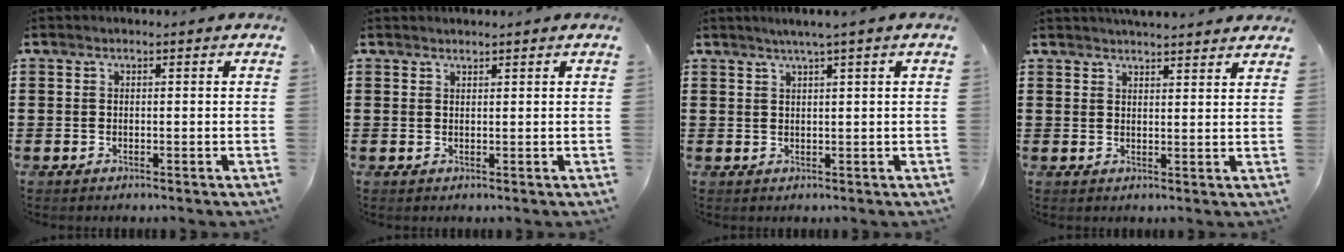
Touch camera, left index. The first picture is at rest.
{"total": 1.0, "force": [1.0, 0.0, 0.0], "torque": [-0.002, -0.002, 0.019]}
{"total": 1.9, "force": [1.2, -0.5, 1.3], "torque": [-0.024, -0.003, 0.021]}
{"total": 3.0, "force": [3.0, -0.1, 0.4], "torque": [-0.014, -0.007, 0.055]}